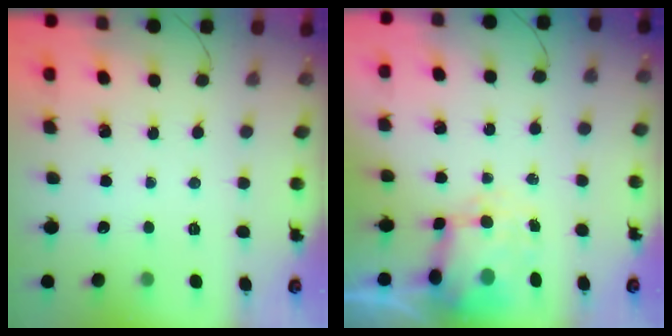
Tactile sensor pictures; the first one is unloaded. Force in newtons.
{"total": 7.1, "press": 6.9, "slide": 1.3}